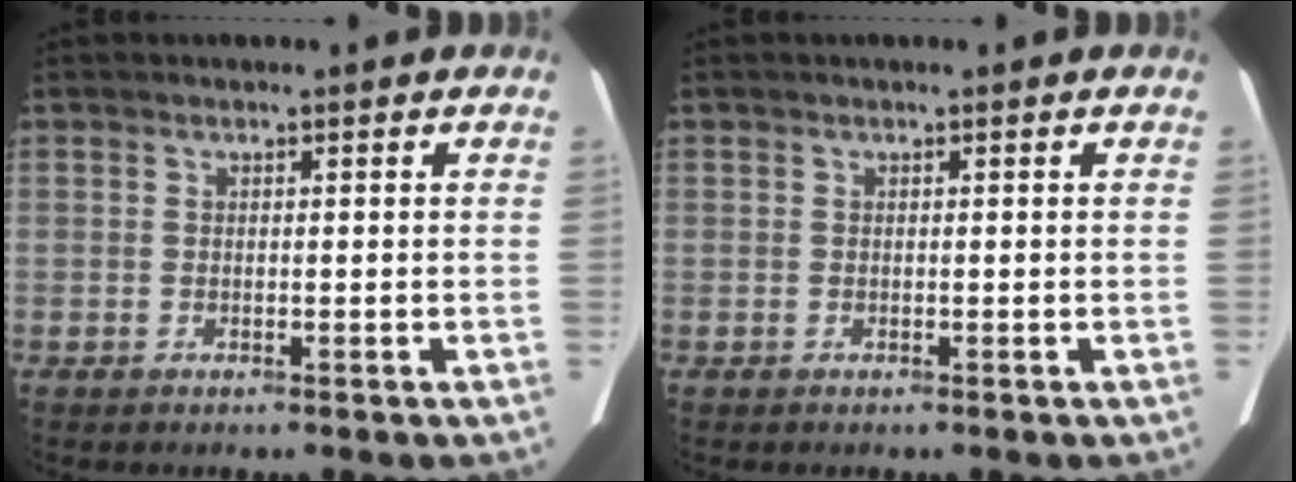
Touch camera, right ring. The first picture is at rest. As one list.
[{"total": 0.0}]